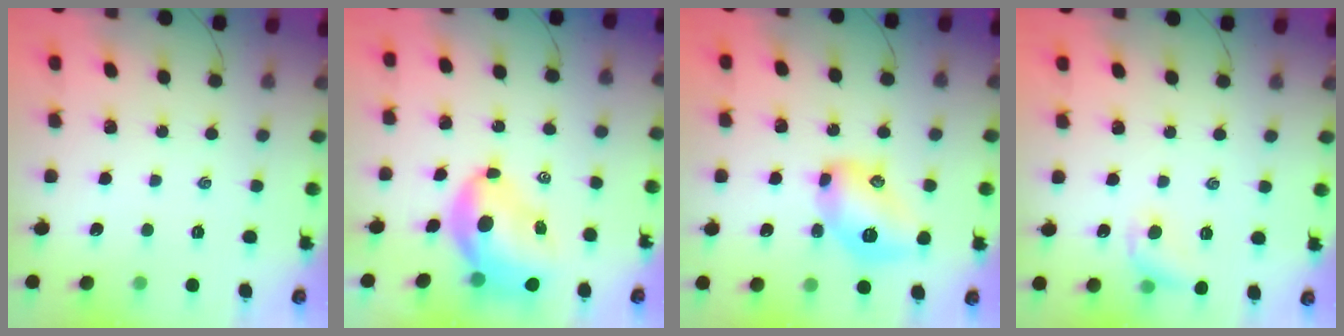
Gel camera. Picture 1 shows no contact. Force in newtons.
{"total": 10.3, "press": 9.8, "slide": 2.9}
{"total": 11.3, "press": 11.3, "slide": 0.7}
{"total": 8.4, "press": 8.2, "slide": 1.7}